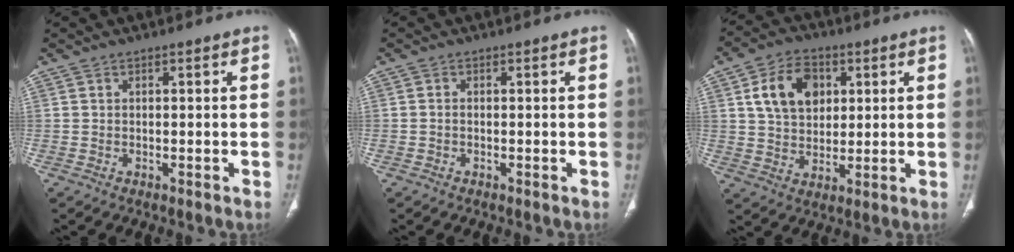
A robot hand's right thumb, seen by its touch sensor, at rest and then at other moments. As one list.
[{"total": 0.6, "force": [-0.2, 0.4, 0.4], "torque": [-0.006, 0.001, -0.006]}, {"total": 11.6, "force": [3.6, 8.3, 7.3], "torque": [-0.100, -0.003, 0.064]}]